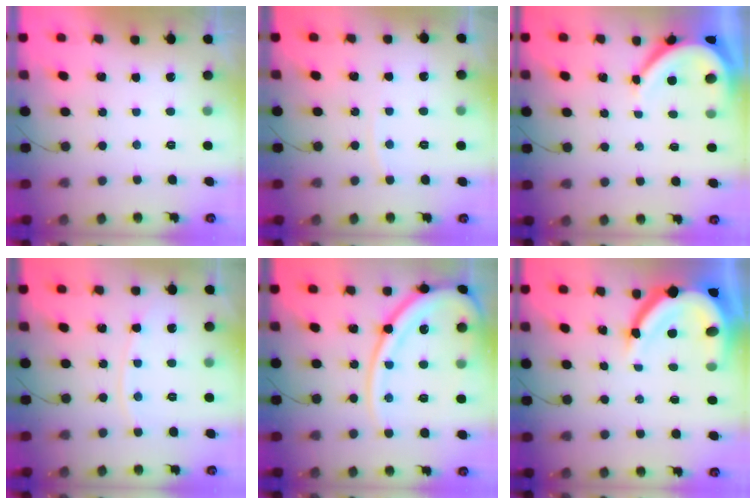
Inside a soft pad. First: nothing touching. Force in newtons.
{"total": 4.3, "press": 4.3, "slide": 0.6}
{"total": 7.0, "press": 7.0, "slide": 0.4}
{"total": 5.4, "press": 5.4, "slide": 0.6}
{"total": 18.7, "press": 18.5, "slide": 2.2}
{"total": 13.2, "press": 13.2, "slide": 1.4}